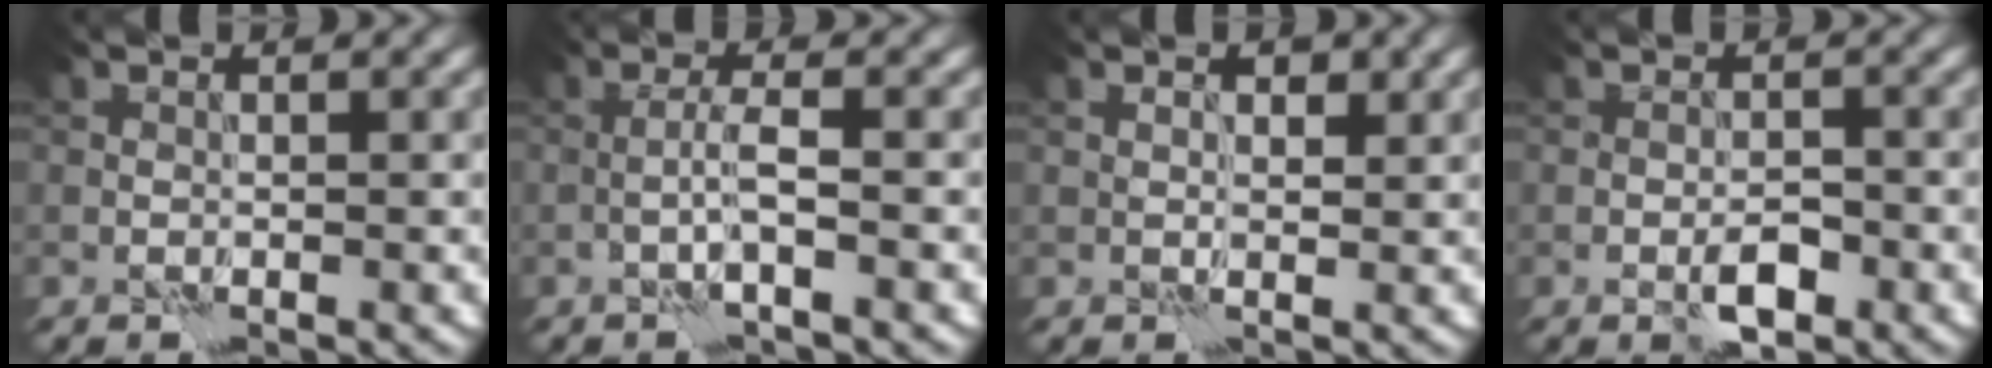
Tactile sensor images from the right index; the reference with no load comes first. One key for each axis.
{"total": 2.1, "fx": -0.6, "fy": 0.1, "fz": 2.1, "tx": -0.041, "ty": 0.006, "tz": -0.016}
{"total": 1.9, "fx": 0.9, "fy": 1.0, "fz": 1.4, "tx": -0.013, "ty": -0.005, "tz": 0.014}
{"total": 2.4, "fx": -1.3, "fy": 0.9, "fz": 1.9, "tx": -0.032, "ty": 0.002, "tz": -0.023}